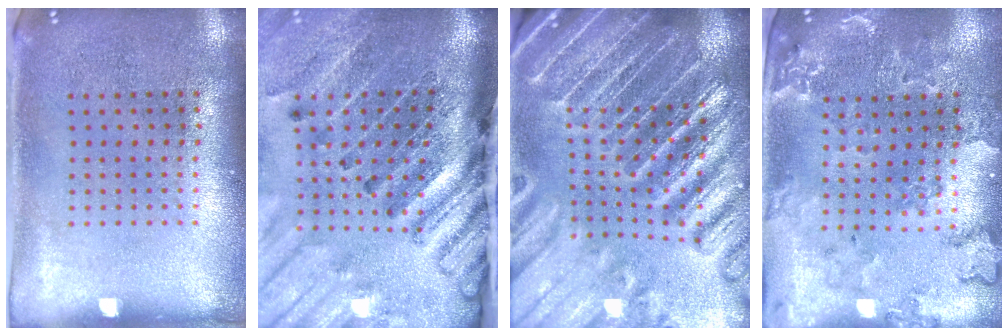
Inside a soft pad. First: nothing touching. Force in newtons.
{"total": 4.5, "press": 3.3, "slide": 3.0}
{"total": 4.9, "press": 4.4, "slide": 2.3}
{"total": 0.9, "press": 0.9, "slide": 0.2}